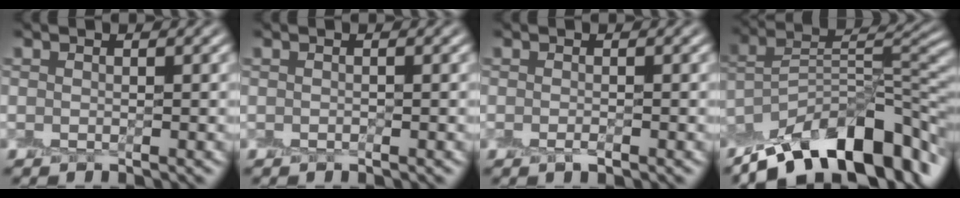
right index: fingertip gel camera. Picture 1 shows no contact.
{"total": 0.0}
{"total": 0.8, "force": [-0.4, 0.0, 0.7], "torque": [-0.012, -0.001, -0.010]}
{"total": 13.1, "force": [-8.8, 4.8, 8.4], "torque": [-0.132, 0.023, -0.161]}